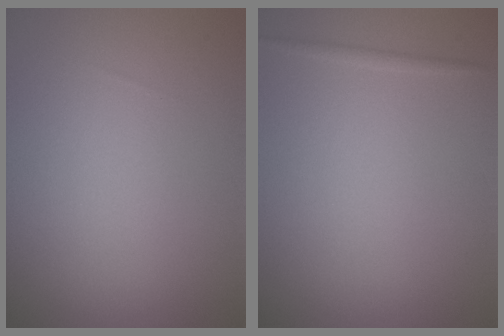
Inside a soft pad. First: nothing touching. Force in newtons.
{"total": 0.6, "press": 0.6, "slide": 0.0}